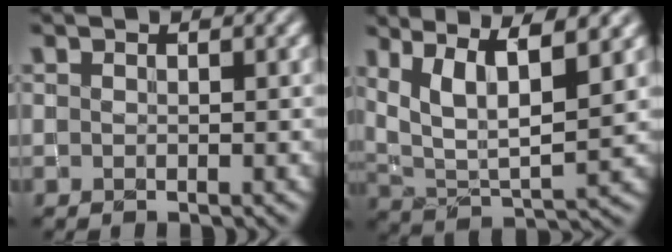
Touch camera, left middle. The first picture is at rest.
{"total": 8.2, "force": [4.3, 2.6, 6.4], "torque": [-0.124, 0.007, 0.071]}